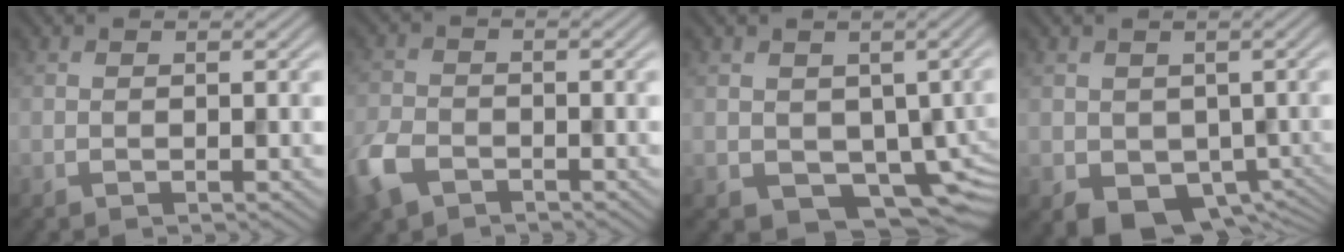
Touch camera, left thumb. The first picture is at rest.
{"total": 4.5, "force": [-3.0, 2.6, 2.2], "torque": [-0.057, -0.015, -0.067]}
{"total": 7.0, "force": [-1.2, 5.1, 4.6], "torque": [-0.074, -0.040, -0.001]}
{"total": 5.2, "force": [-1.6, 4.2, 2.6], "torque": [-0.046, -0.032, -0.011]}